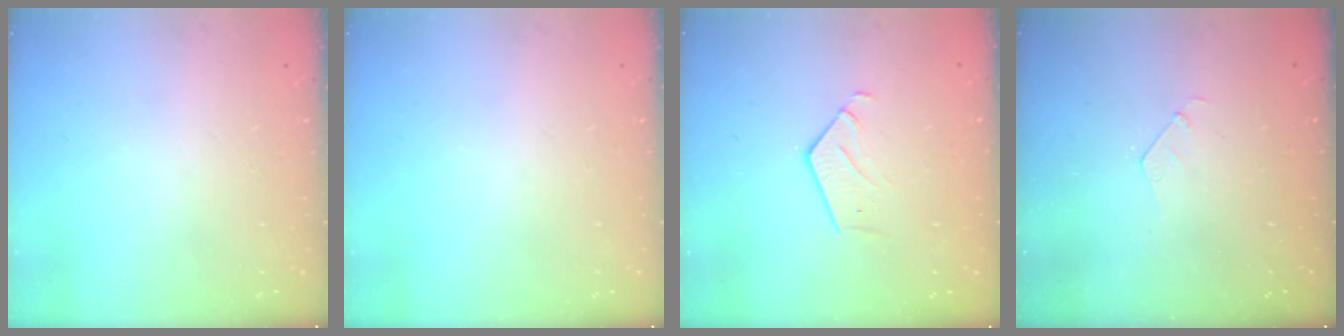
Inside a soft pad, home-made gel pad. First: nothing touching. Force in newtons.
{"total": 0.0}
{"total": 3.1, "press": 3.1, "slide": 0.1}
{"total": 2.8, "press": 2.8, "slide": 0.1}